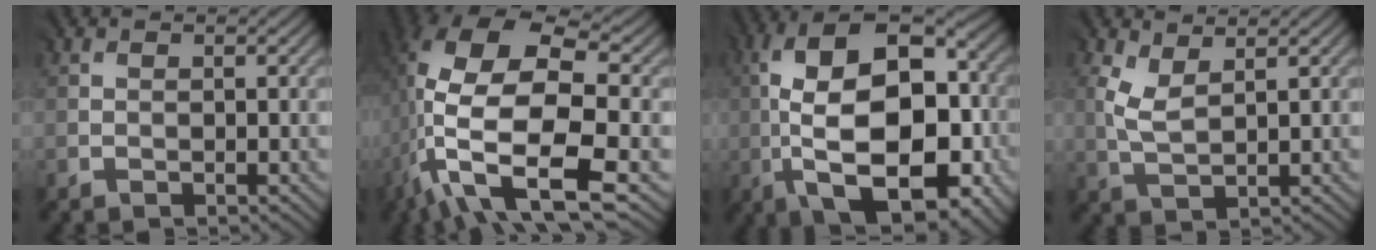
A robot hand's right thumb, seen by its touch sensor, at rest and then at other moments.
{"total": 14.8, "force": [-3.2, 6.7, 12.8], "torque": [-0.268, -0.007, -0.050]}
{"total": 17.6, "force": [-3.0, 8.5, 15.1], "torque": [-0.241, 0.012, -0.049]}
{"total": 2.7, "force": [1.6, 1.0, 2.0], "torque": [-0.062, -0.002, 0.038]}